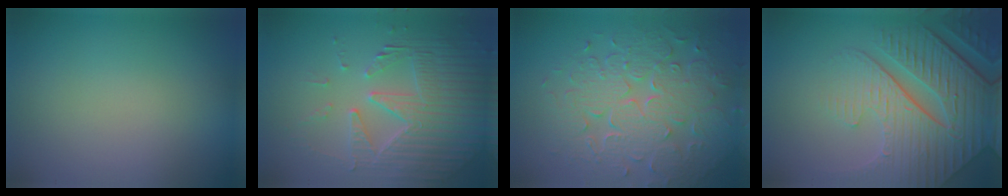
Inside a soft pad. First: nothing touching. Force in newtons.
{"total": 5.4, "press": 4.6, "slide": 3.0}
{"total": 7.9, "press": 5.7, "slide": 5.5}
{"total": 8.6, "press": 6.4, "slide": 5.7}